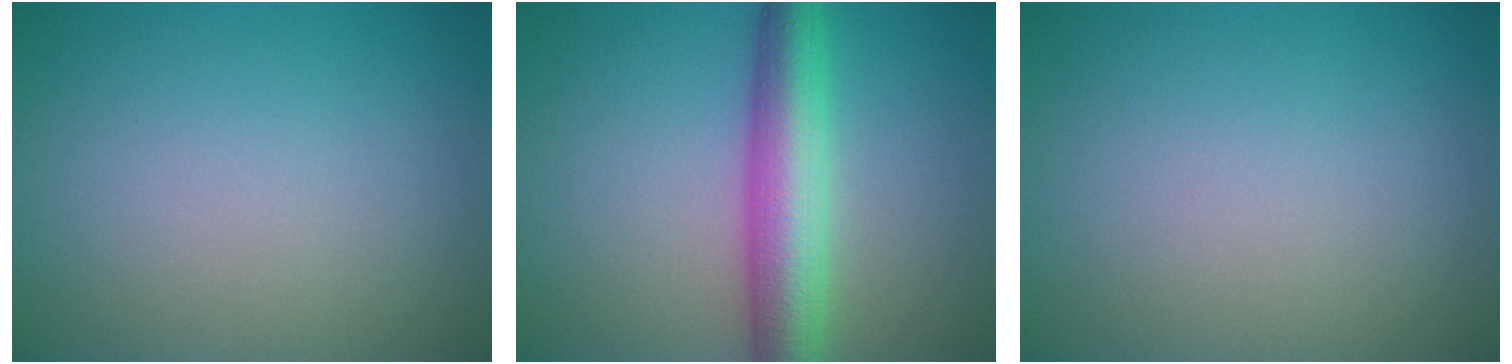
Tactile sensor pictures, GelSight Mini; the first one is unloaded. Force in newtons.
{"total": 6.6, "press": 6.6, "slide": 0.0}
{"total": 0.0}